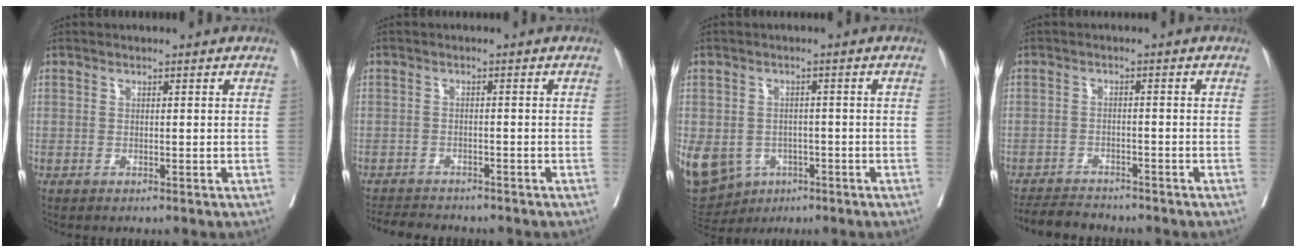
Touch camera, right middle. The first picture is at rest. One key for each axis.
{"total": 6.1, "fx": -5.7, "fy": 1.5, "fz": 1.6, "tx": -0.022, "ty": -0.008, "tz": -0.085}
{"total": 22.3, "fx": -8.7, "fy": 18.4, "fz": 9.1, "tx": -0.338, "ty": -0.017, "tz": -0.121}
{"total": 5.8, "fx": -5.6, "fy": 1.2, "fz": 1.0, "tx": -0.013, "ty": -0.014, "tz": -0.090}